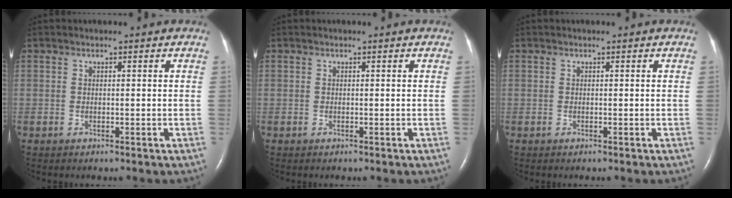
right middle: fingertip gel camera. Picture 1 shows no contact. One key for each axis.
{"total": 0.0}
{"total": 0.0}